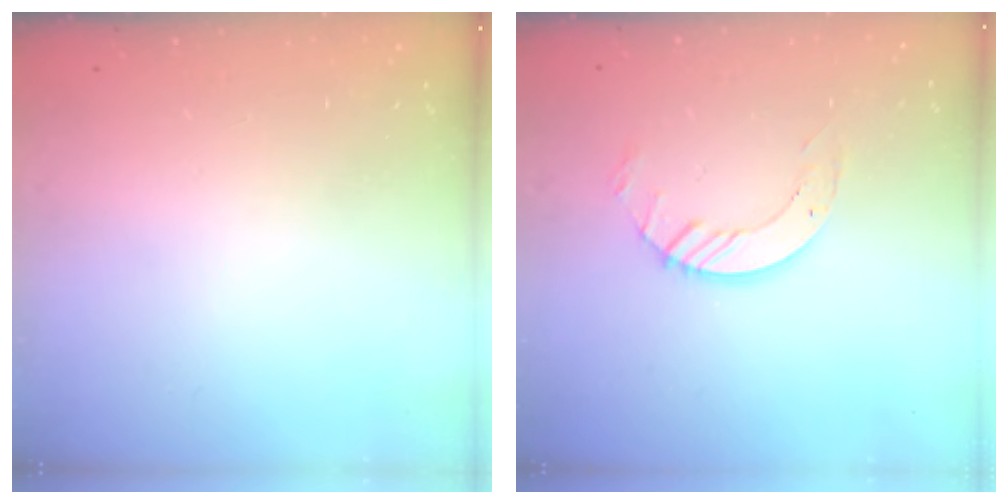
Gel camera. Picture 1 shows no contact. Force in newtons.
{"total": 7.0, "press": 7.0, "slide": 0.6}